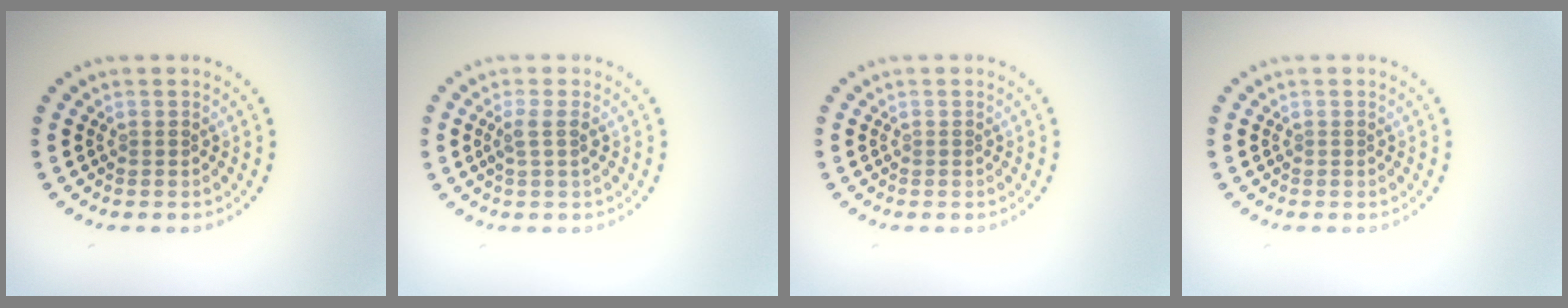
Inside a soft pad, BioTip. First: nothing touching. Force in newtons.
{"total": 1.5, "press": 1.2, "slide": 0.8}
{"total": 0.0}
{"total": 0.0}